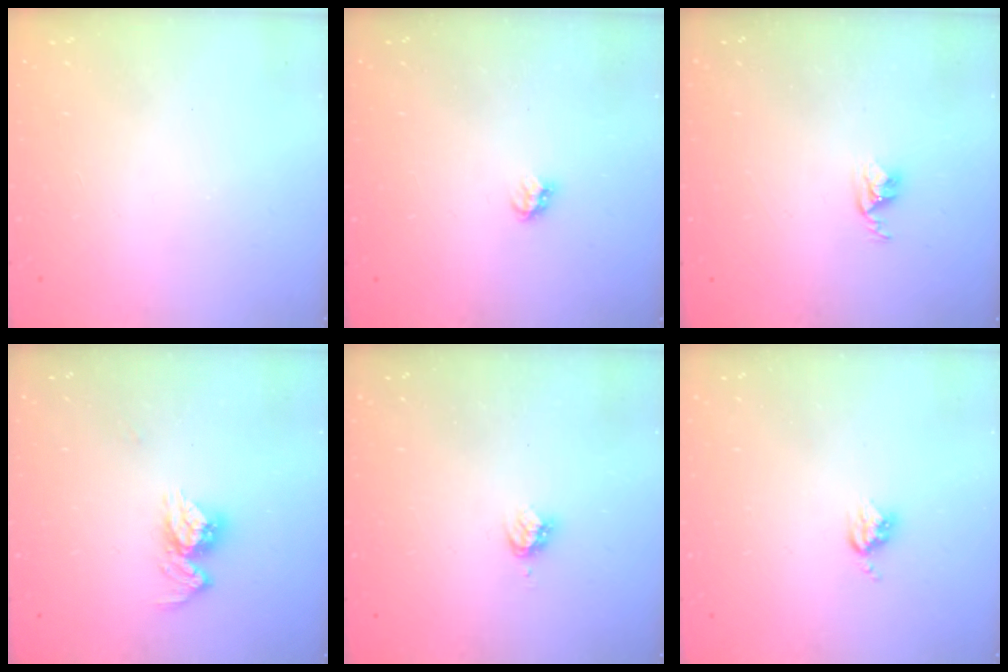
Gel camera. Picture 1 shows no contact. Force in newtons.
{"total": 2.8, "press": 2.8, "slide": 0.5}
{"total": 2.9, "press": 2.9, "slide": 0.4}
{"total": 10.0, "press": 10.0, "slide": 0.8}
{"total": 4.5, "press": 4.5, "slide": 0.5}
{"total": 3.9, "press": 3.9, "slide": 0.5}